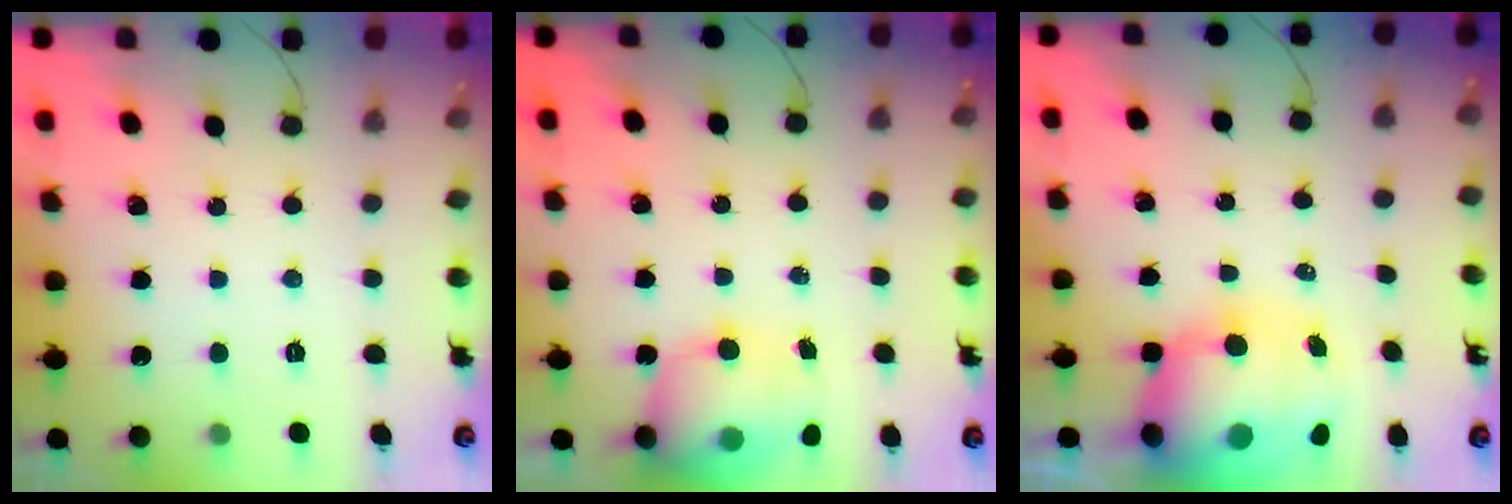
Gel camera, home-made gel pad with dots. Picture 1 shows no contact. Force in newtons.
{"total": 13.1, "press": 12.7, "slide": 3.2}
{"total": 16.2, "press": 15.6, "slide": 4.3}